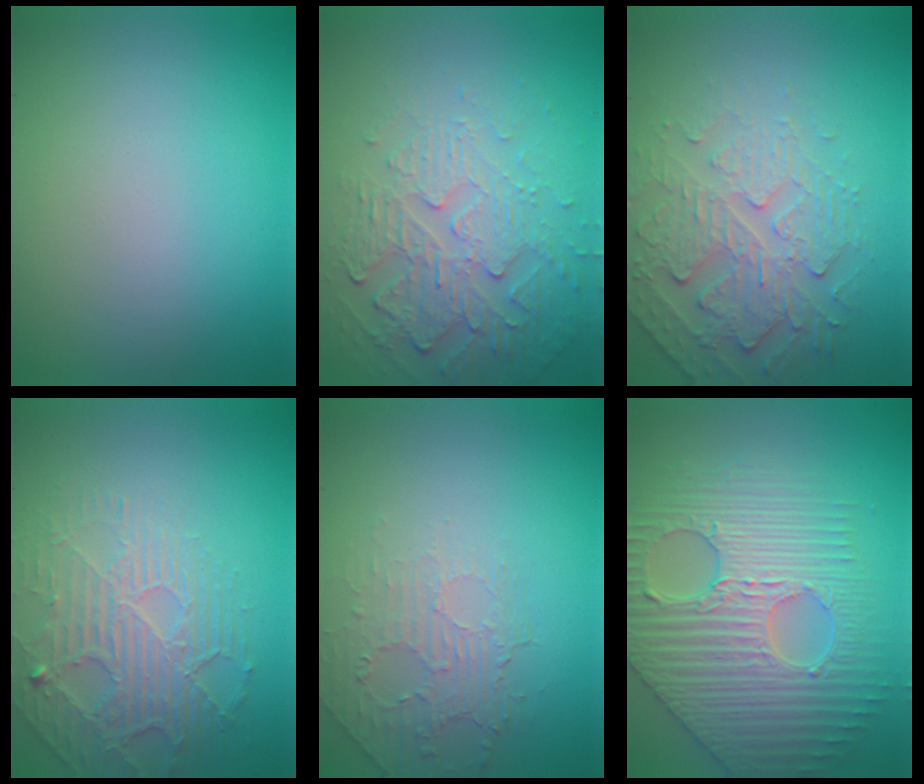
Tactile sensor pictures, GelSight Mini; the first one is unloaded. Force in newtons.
{"total": 6.0, "press": 3.6, "slide": 4.7}
{"total": 4.8, "press": 3.8, "slide": 3.0}
{"total": 4.1, "press": 3.8, "slide": 1.6}
{"total": 2.0, "press": 0.9, "slide": 1.8}
{"total": 7.7, "press": 6.4, "slide": 4.3}